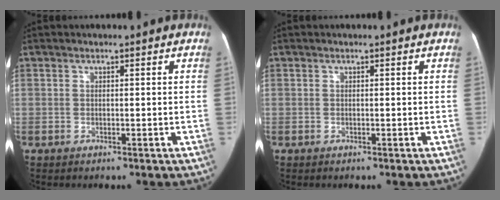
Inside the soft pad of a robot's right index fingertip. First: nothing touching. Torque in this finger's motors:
{"motor_torque": [0.00, 0.00, 0.01, 0.00]}